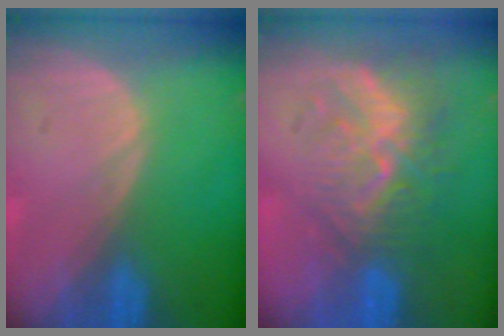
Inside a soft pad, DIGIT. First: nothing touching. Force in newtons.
{"total": 10.0, "press": 8.7, "slide": 5.1}